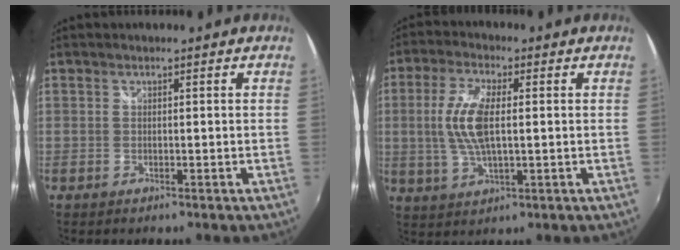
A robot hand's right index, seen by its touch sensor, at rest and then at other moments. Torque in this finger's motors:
{"motor_torque": [0.35, -0.04, 0.61, 0.16]}